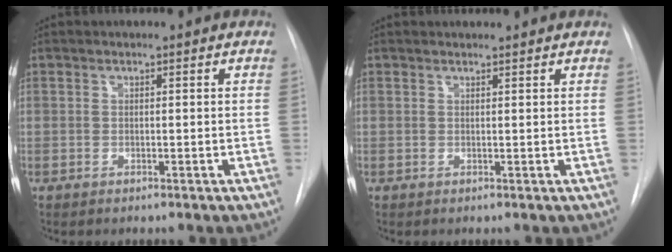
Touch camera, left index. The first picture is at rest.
{"total": 1.5, "force": [1.4, 0.1, 0.2], "torque": [-0.008, 0.008, 0.020]}